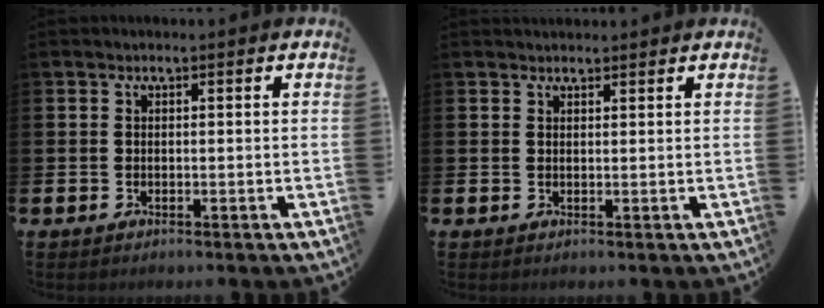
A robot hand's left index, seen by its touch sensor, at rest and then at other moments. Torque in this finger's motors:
{"motor_torque": [1.04, -1.10, 0.22, 0.02]}